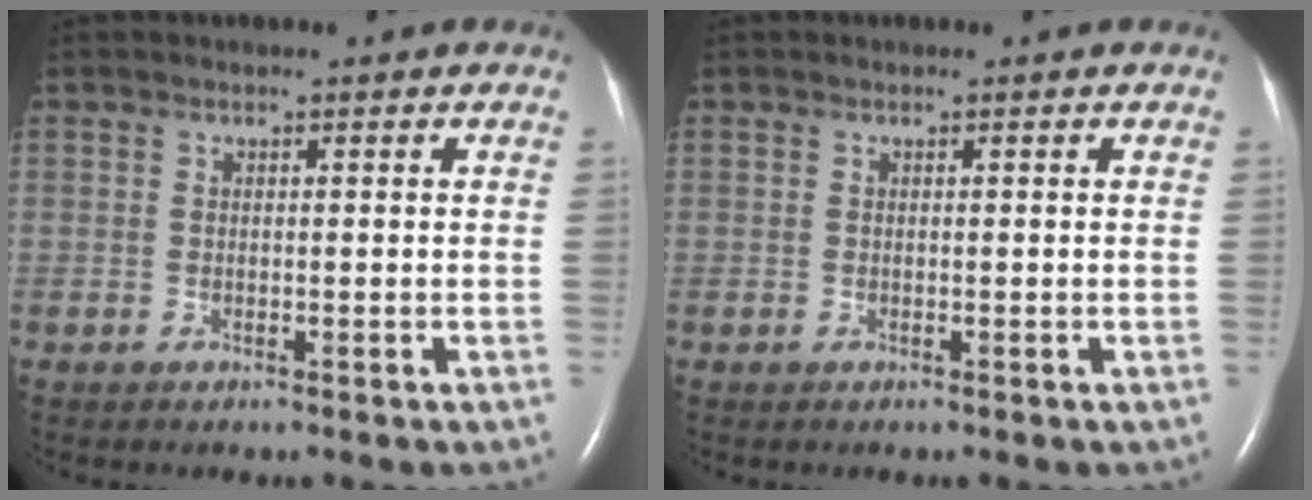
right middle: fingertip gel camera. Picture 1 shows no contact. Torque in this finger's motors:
{"motor_torque": [0.00, 0.00, 0.00, 0.00]}